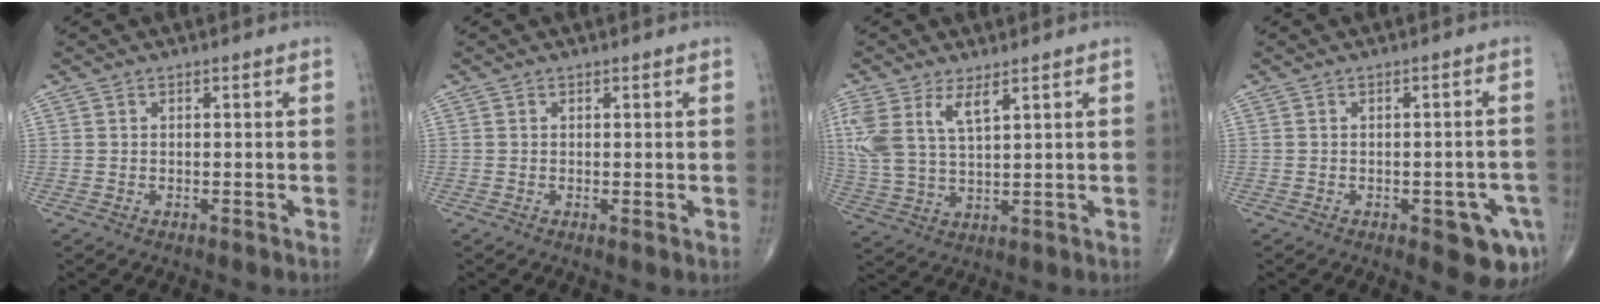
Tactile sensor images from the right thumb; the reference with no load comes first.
{"total": 0.6, "force": [0.1, 0.1, 0.6], "torque": [-0.014, -0.003, -0.001]}
{"total": 9.4, "force": [4.5, 3.8, 7.3], "torque": [-0.168, -0.009, 0.100]}
{"total": 8.0, "force": [-3.4, 3.1, 6.6], "torque": [-0.055, 0.010, -0.035]}